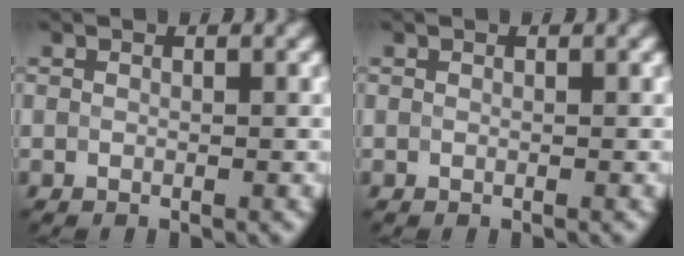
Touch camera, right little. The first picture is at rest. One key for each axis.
{"total": 0.0}